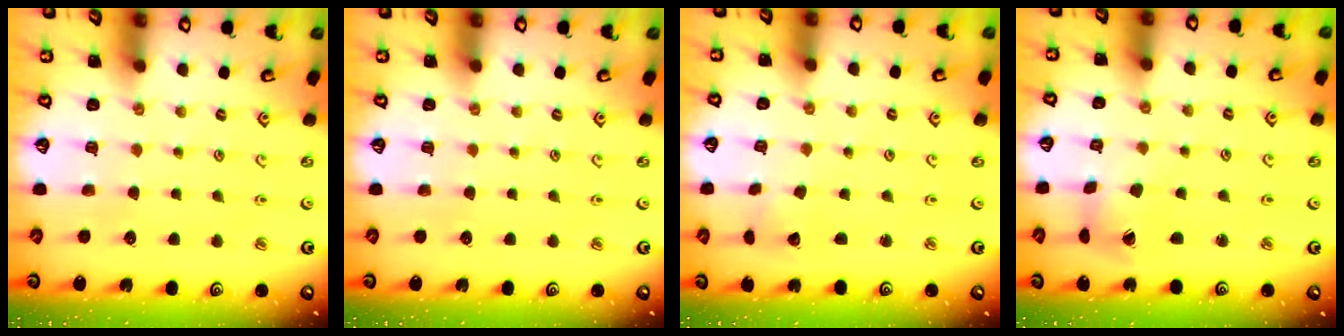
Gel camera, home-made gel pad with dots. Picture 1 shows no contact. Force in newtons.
{"total": 0.0}
{"total": 2.0, "press": 2.0, "slide": 0.2}
{"total": 5.3, "press": 5.2, "slide": 0.5}